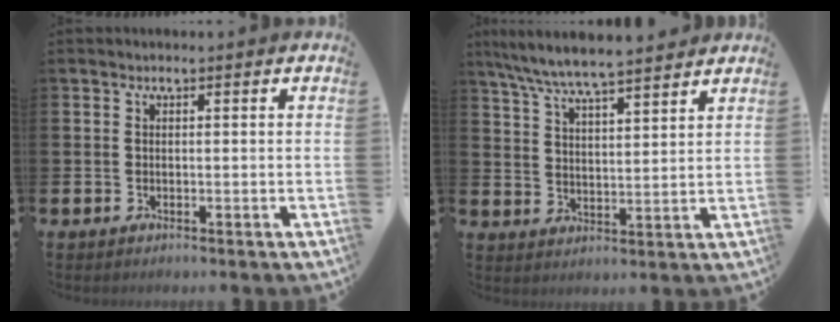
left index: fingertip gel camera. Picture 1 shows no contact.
{"total": 7.2, "force": [6.8, 0.3, 2.2], "torque": [-0.063, -0.035, 0.122]}